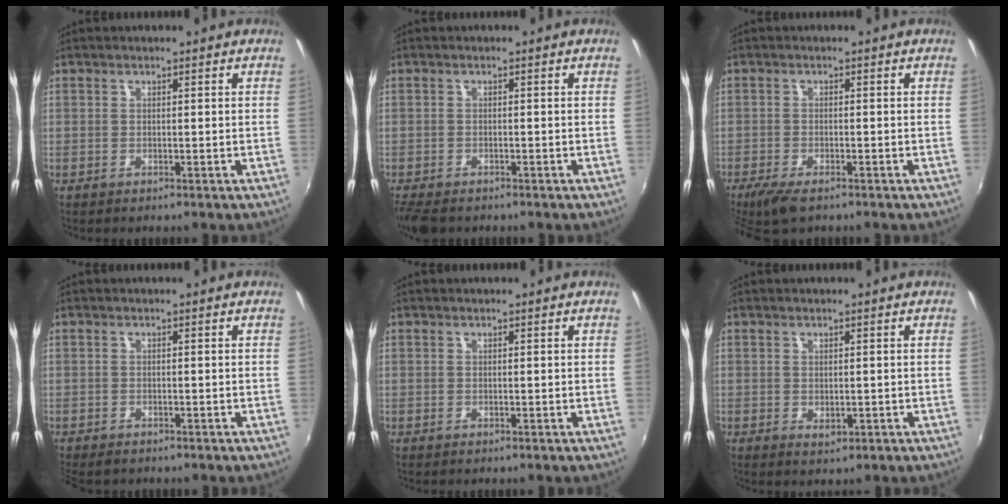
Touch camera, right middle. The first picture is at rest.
{"total": 5.3, "force": [-4.3, 1.9, 2.5], "torque": [-0.064, -0.026, -0.079]}
{"total": 5.4, "force": [-4.1, 1.5, 3.1], "torque": [-0.080, -0.021, -0.077]}
{"total": 2.6, "force": [-2.3, 1.0, 1.0], "torque": [-0.027, -0.014, -0.039]}
{"total": 0.0}
{"total": 1.4, "force": [-0.1, 1.0, 1.0], "torque": [-0.015, -0.003, 0.001]}